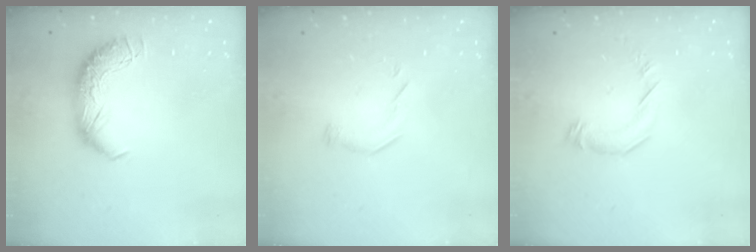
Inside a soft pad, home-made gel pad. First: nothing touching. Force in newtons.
{"total": 5.0, "press": 4.9, "slide": 1.0}
{"total": 5.8, "press": 5.8, "slide": 0.4}